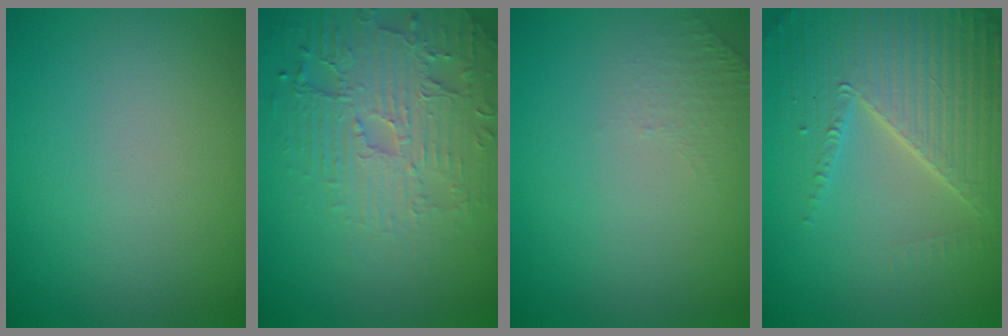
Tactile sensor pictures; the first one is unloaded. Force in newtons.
{"total": 4.4, "press": 4.2, "slide": 1.4}
{"total": 1.0, "press": 0.5, "slide": 0.9}
{"total": 4.9, "press": 4.8, "slide": 1.2}